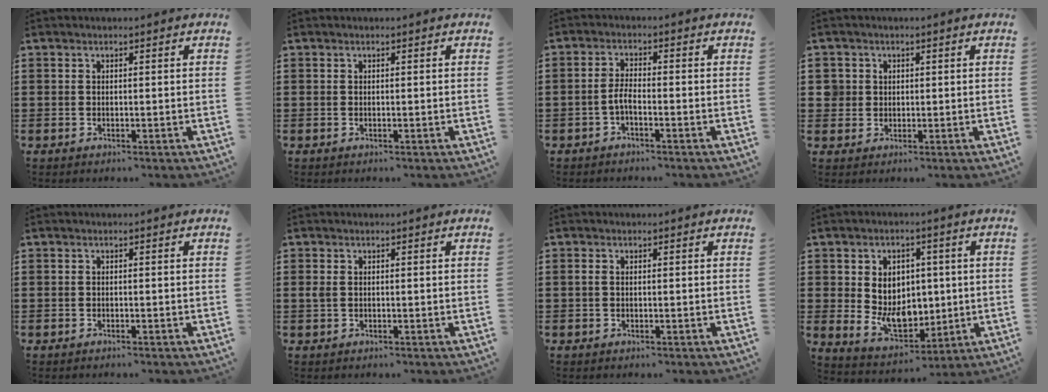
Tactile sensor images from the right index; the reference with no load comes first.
{"total": 0.0}
{"total": 2.4, "force": [-1.2, 0.0, 2.1], "torque": [-0.049, -0.003, -0.026]}
{"total": 2.6, "force": [0.7, 2.5, 0.3], "torque": [-0.018, 0.013, 0.011]}
{"total": 0.7, "force": [-0.3, -0.6, 0.0], "torque": [0.004, -0.003, -0.005]}
{"total": 1.2, "force": [0.2, 0.8, 0.9], "torque": [-0.028, 0.002, 0.000]}
{"total": 0.6, "force": [0.0, -0.2, 0.5], "torque": [-0.014, -0.001, -0.002]}
{"total": 7.6, "force": [0.3, 5.8, 4.8], "torque": [-0.094, 0.002, 0.004]}